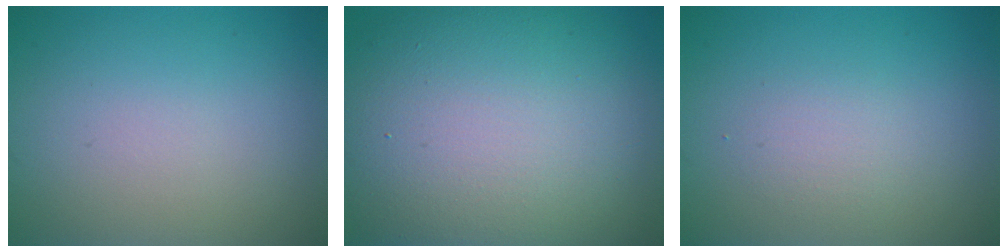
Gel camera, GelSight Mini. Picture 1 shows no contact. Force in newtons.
{"total": 15.5, "press": 15.5, "slide": 1.0}
{"total": 1.4, "press": 1.4, "slide": 0.0}